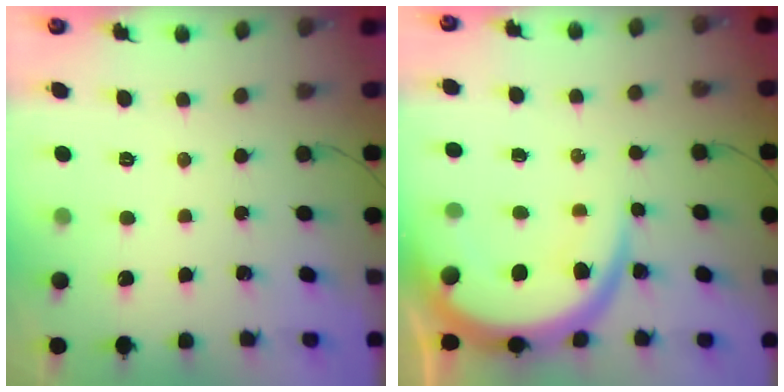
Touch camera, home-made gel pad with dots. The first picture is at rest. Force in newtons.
{"total": 11.7, "press": 11.6, "slide": 1.1}